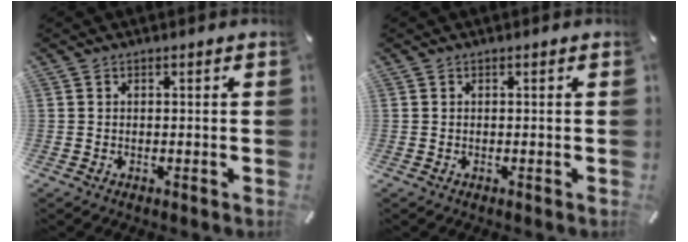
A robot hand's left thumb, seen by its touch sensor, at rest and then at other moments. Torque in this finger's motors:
{"motor_torque": [0.00, 0.00, 0.00, 0.00, 0.00]}